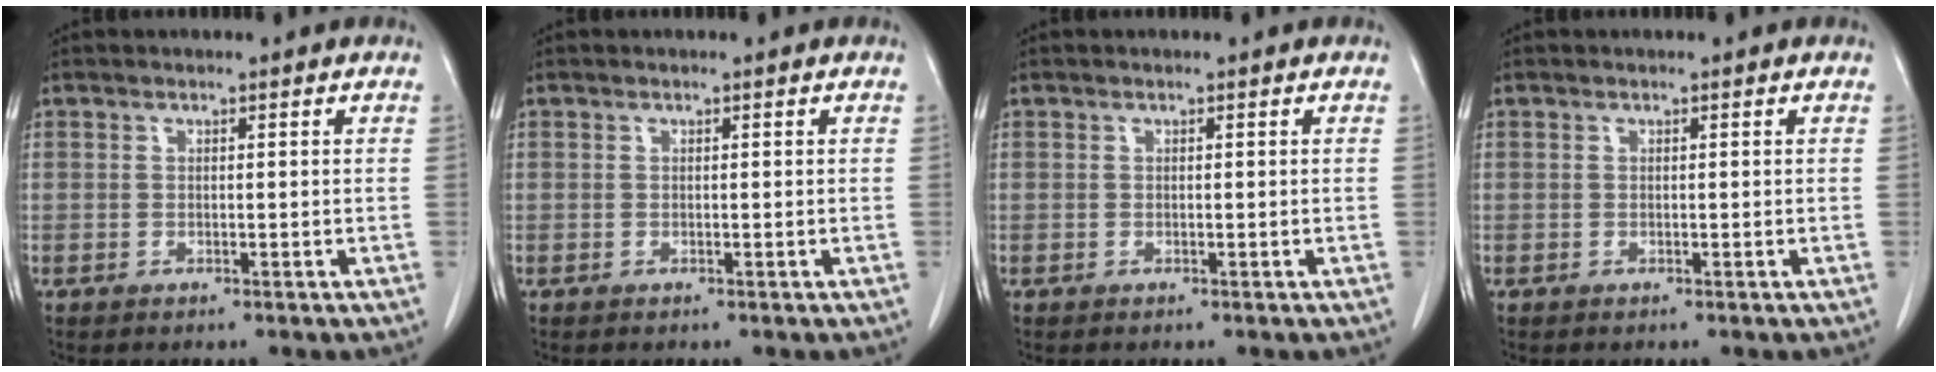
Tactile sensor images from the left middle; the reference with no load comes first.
{"total": 0.0}
{"total": 0.0}
{"total": 0.0}